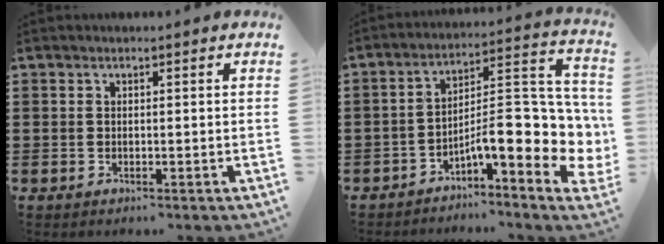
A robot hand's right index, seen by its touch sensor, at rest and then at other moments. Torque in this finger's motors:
{"motor_torque": [2.14, 0.00, 0.63, 0.19]}